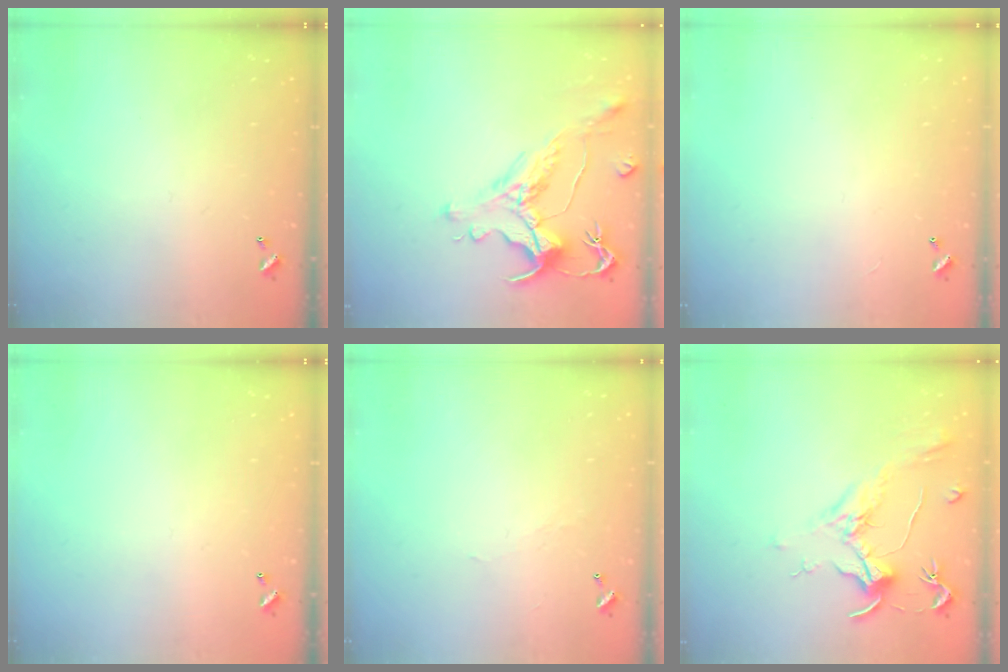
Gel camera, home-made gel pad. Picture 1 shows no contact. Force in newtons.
{"total": 1.3, "press": 0.1, "slide": 1.3}
{"total": 2.8, "press": 2.8, "slide": 0.3}
{"total": 0.0}
{"total": 1.7, "press": 1.7, "slide": 0.4}
{"total": 1.8, "press": 1.6, "slide": 0.9}